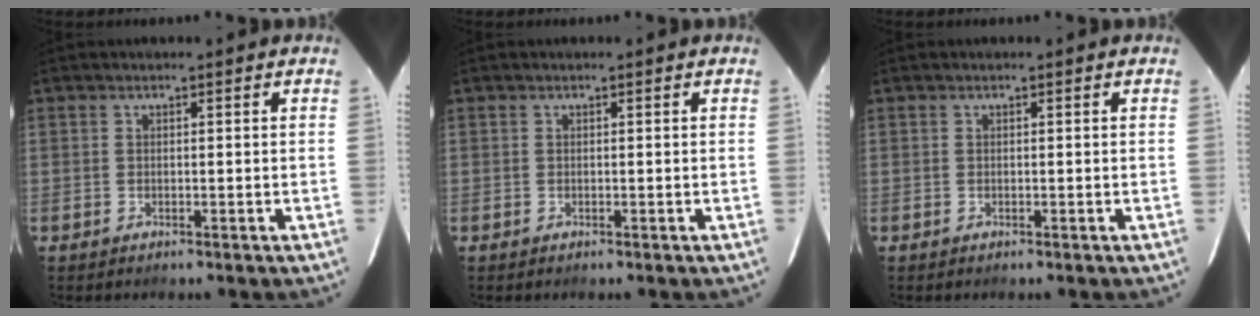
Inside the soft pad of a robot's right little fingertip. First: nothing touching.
{"total": 0.0}
{"total": 0.0}